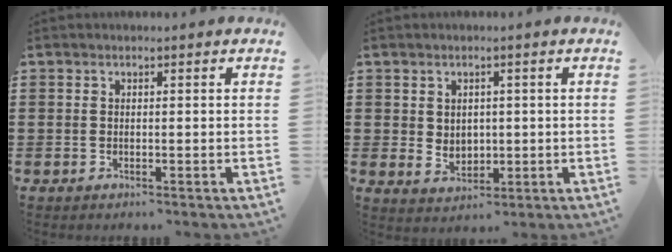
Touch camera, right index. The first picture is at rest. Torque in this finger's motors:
{"motor_torque": [2.07, 0.07, 0.06, 0.01]}